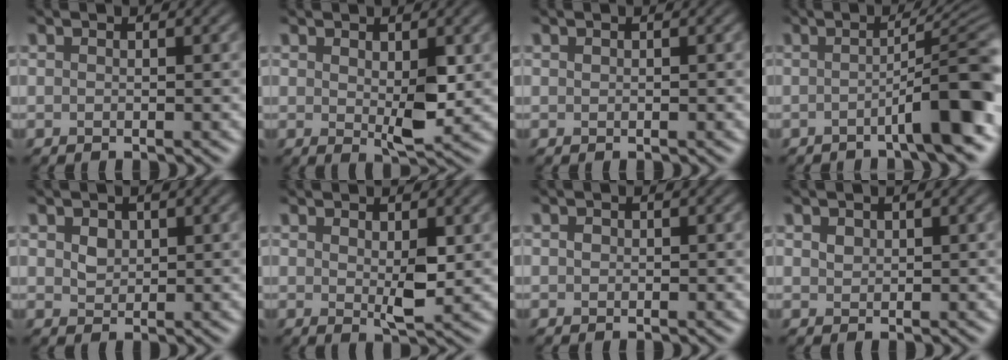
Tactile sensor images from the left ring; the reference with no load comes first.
{"total": 3.3, "force": [0.5, 1.5, 2.9], "torque": [-0.049, -0.009, 0.014]}
{"total": 0.0}
{"total": 6.9, "force": [-1.8, 0.9, 6.6], "torque": [-0.081, 0.015, -0.041]}
{"total": 1.4, "force": [0.6, 1.1, 0.6], "torque": [-0.013, 0.000, 0.013]}
{"total": 2.6, "force": [0.4, 1.1, 2.4], "torque": [-0.042, -0.008, 0.011]}
{"total": 0.5, "force": [0.0, 0.5, 0.2], "torque": [-0.001, -0.004, -0.001]}
{"total": 0.9, "force": [0.5, 0.7, 0.3], "torque": [-0.007, -0.001, 0.010]}